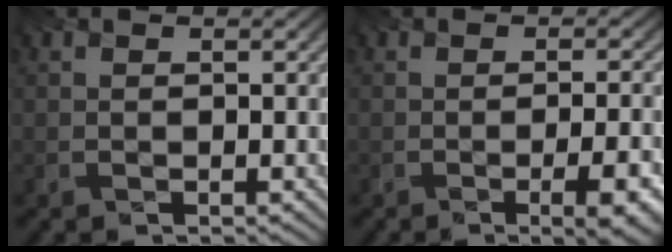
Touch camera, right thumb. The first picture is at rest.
{"total": 5.5, "force": [-2.5, 1.1, 4.7], "torque": [-0.050, 0.001, -0.042]}